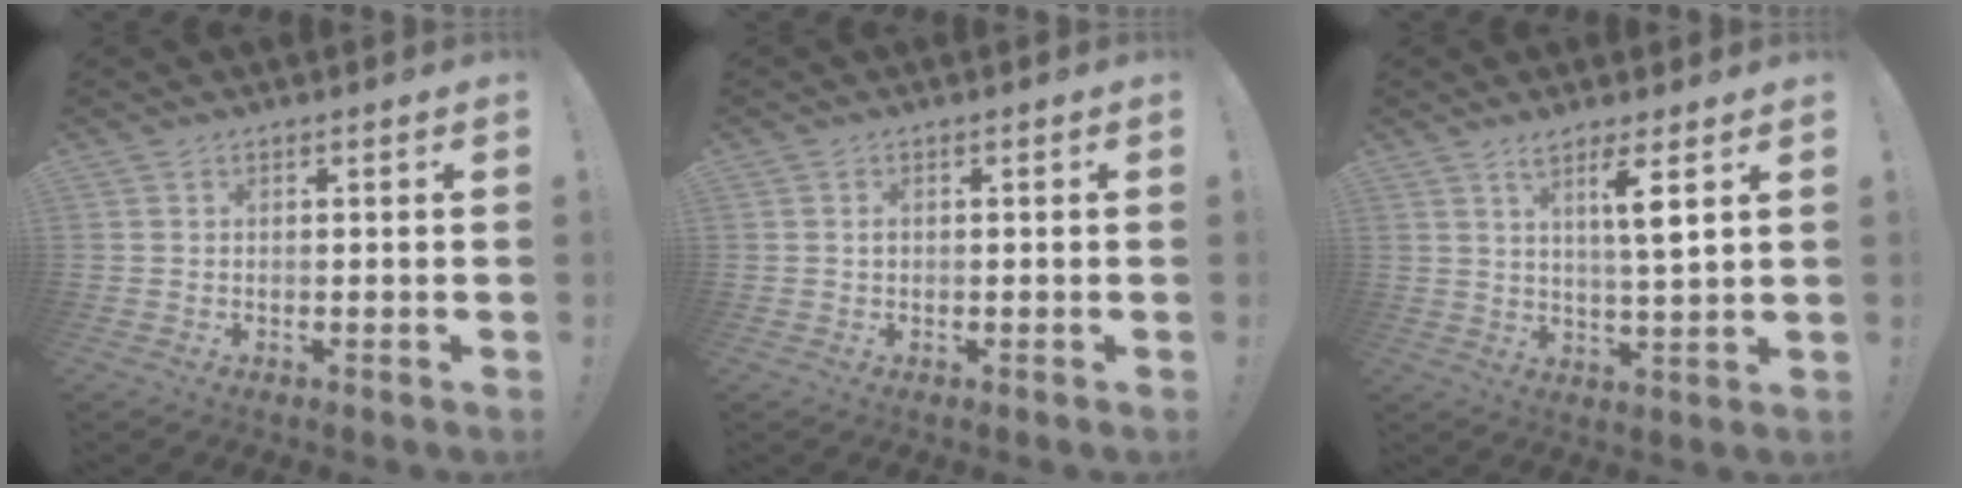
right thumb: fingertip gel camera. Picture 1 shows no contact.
{"total": 0.6, "force": [0.0, 0.6, 0.2], "torque": [0.002, 0.001, -0.002]}
{"total": 7.2, "force": [3.6, -0.2, 6.3], "torque": [-0.099, -0.017, 0.048]}